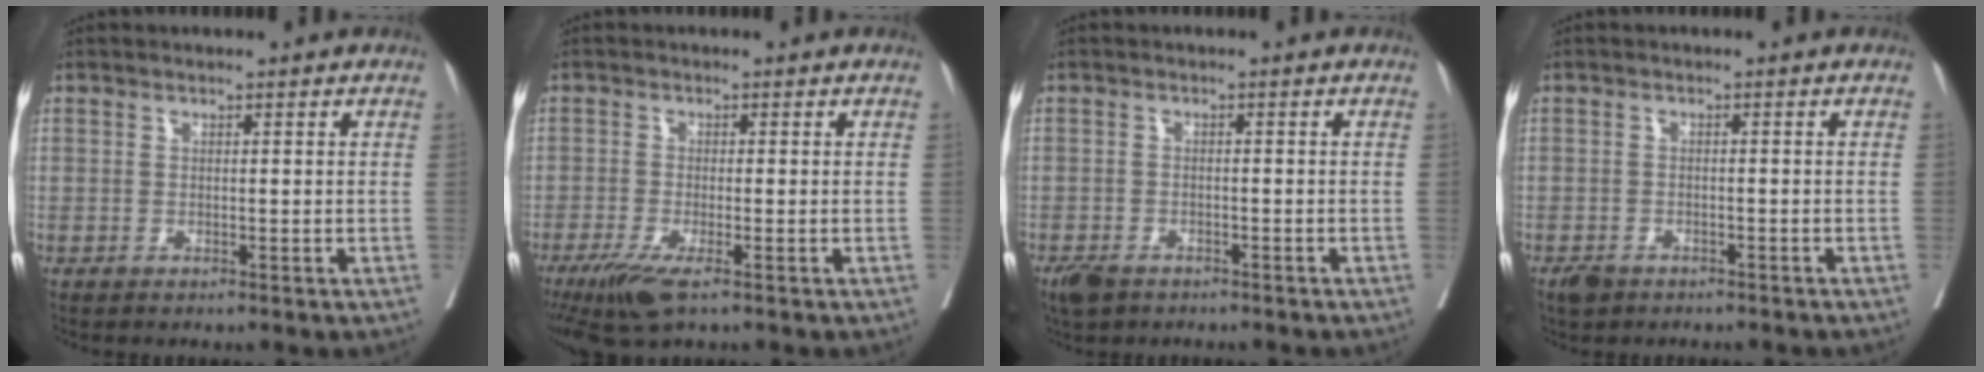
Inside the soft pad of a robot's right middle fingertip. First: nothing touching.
{"total": 5.1, "force": [-3.2, 0.8, 4.0], "torque": [-0.072, -0.015, -0.056]}
{"total": 4.5, "force": [-3.4, 2.2, 1.9], "torque": [-0.035, -0.006, -0.050]}
{"total": 3.0, "force": [-2.4, 1.5, 0.9], "torque": [-0.017, -0.001, -0.033]}